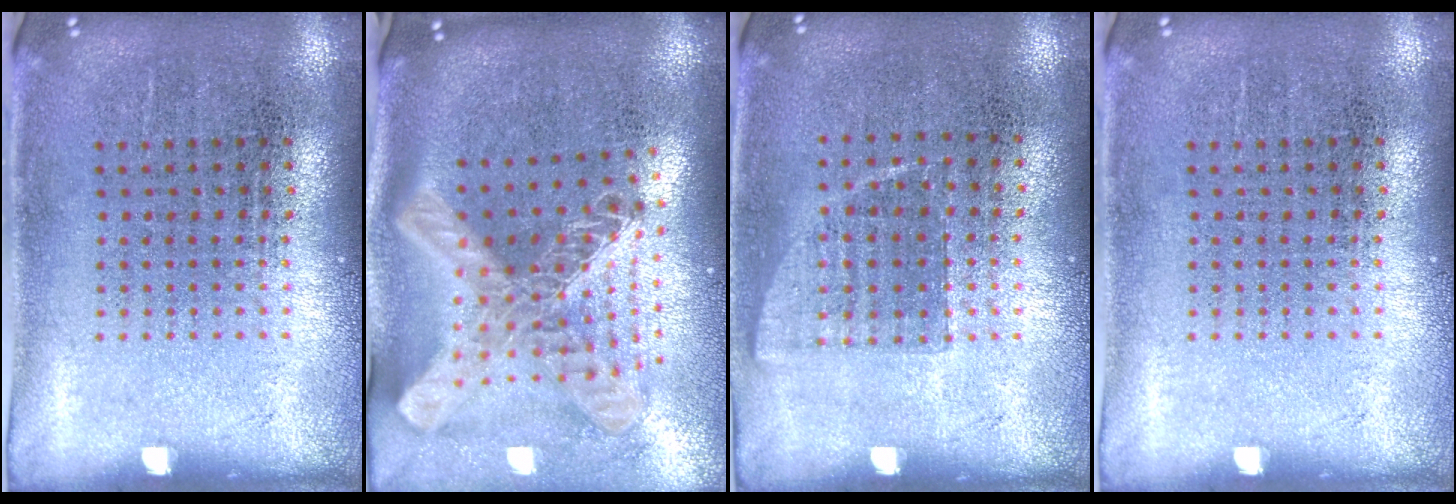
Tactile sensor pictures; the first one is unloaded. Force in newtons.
{"total": 2.9, "press": 2.1, "slide": 2.0}
{"total": 0.7, "press": 0.7, "slide": 0.2}
{"total": 0.0}